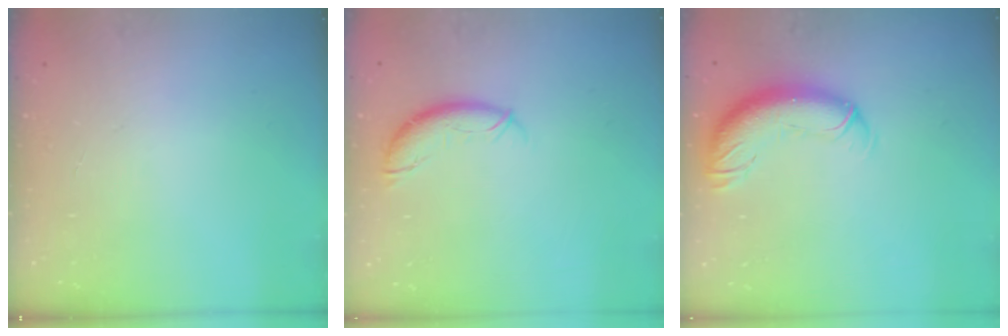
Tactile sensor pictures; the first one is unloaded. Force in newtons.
{"total": 8.2, "press": 8.2, "slide": 0.7}
{"total": 13.3, "press": 13.0, "slide": 2.9}